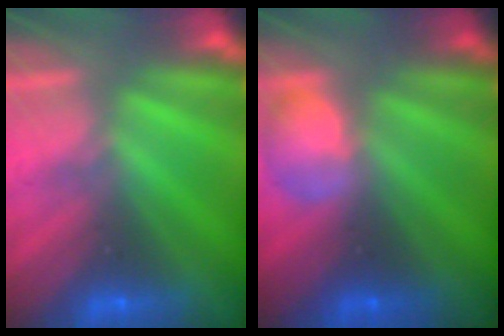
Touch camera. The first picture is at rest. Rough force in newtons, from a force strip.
{"total": 2.4}